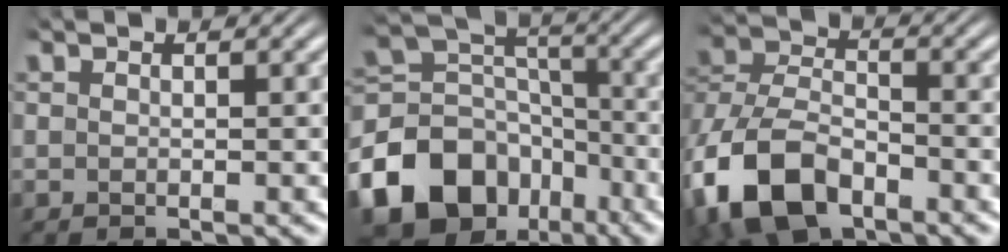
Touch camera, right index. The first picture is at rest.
{"total": 16.7, "force": [-6.4, 13.3, 7.9], "torque": [-0.151, -0.075, -0.085]}
{"total": 9.5, "force": [-3.9, 6.7, 5.3], "torque": [-0.131, -0.042, -0.050]}